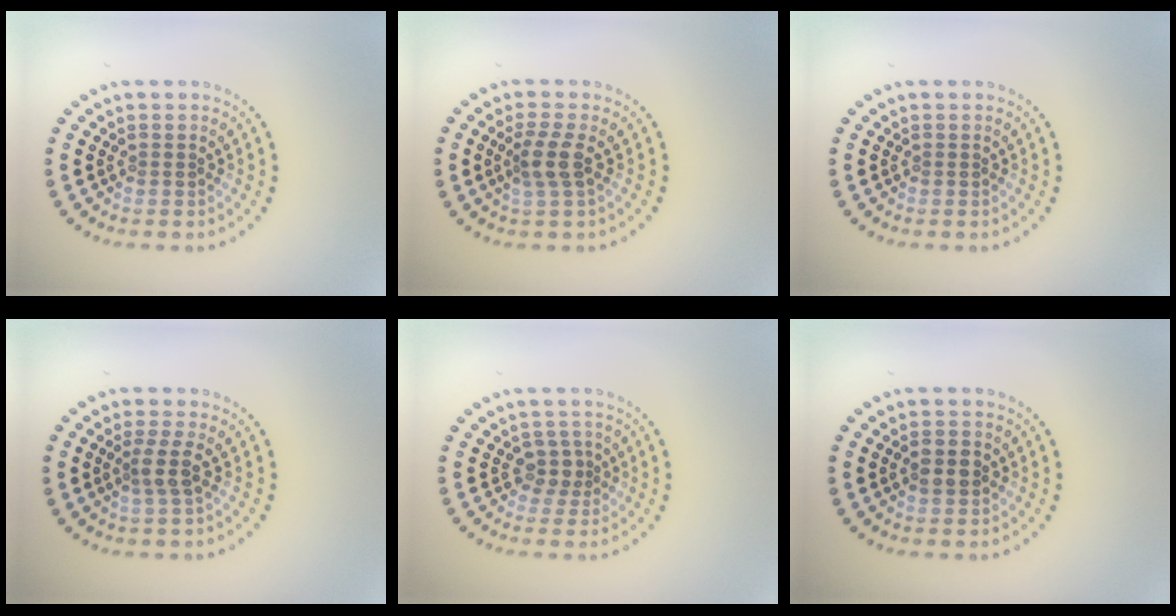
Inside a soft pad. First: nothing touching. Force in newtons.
{"total": 2.3, "press": 1.9, "slide": 1.3}
{"total": 0.0}
{"total": 2.1, "press": 1.7, "slide": 1.3}
{"total": 1.8, "press": 1.4, "slide": 1.1}
{"total": 2.4, "press": 2.4, "slide": 0.1}